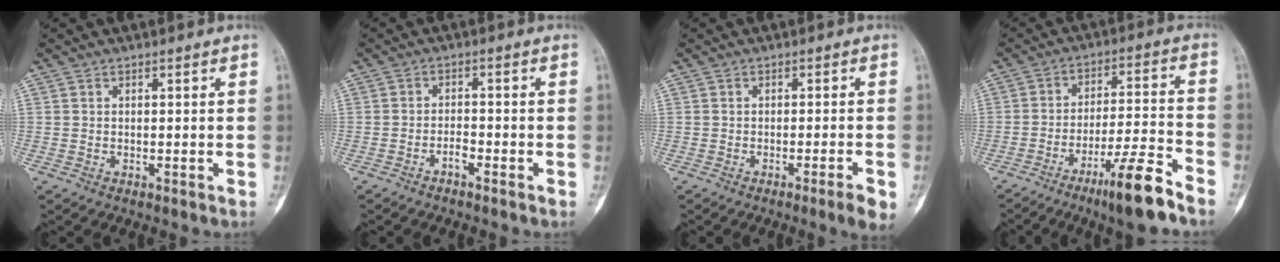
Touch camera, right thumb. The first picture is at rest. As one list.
[{"total": 2.1, "force": [-1.6, 0.6, 1.2], "torque": [-0.021, 0.015, -0.032]}, {"total": 3.9, "force": [-2.1, -0.1, 3.3], "torque": [-0.046, 0.000, -0.032]}, {"total": 12.3, "force": [-8.3, 1.1, 9.0], "torque": [-0.154, 0.054, -0.140]}]